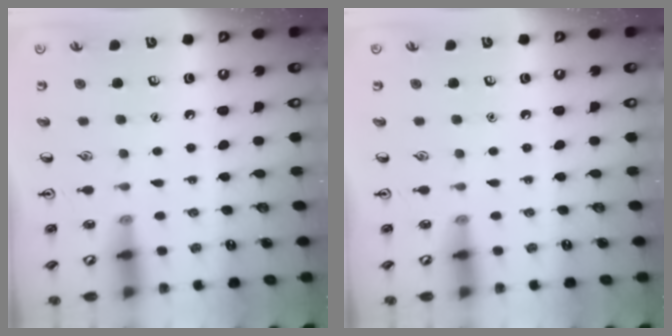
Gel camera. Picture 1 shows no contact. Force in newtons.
{"total": 0.0}